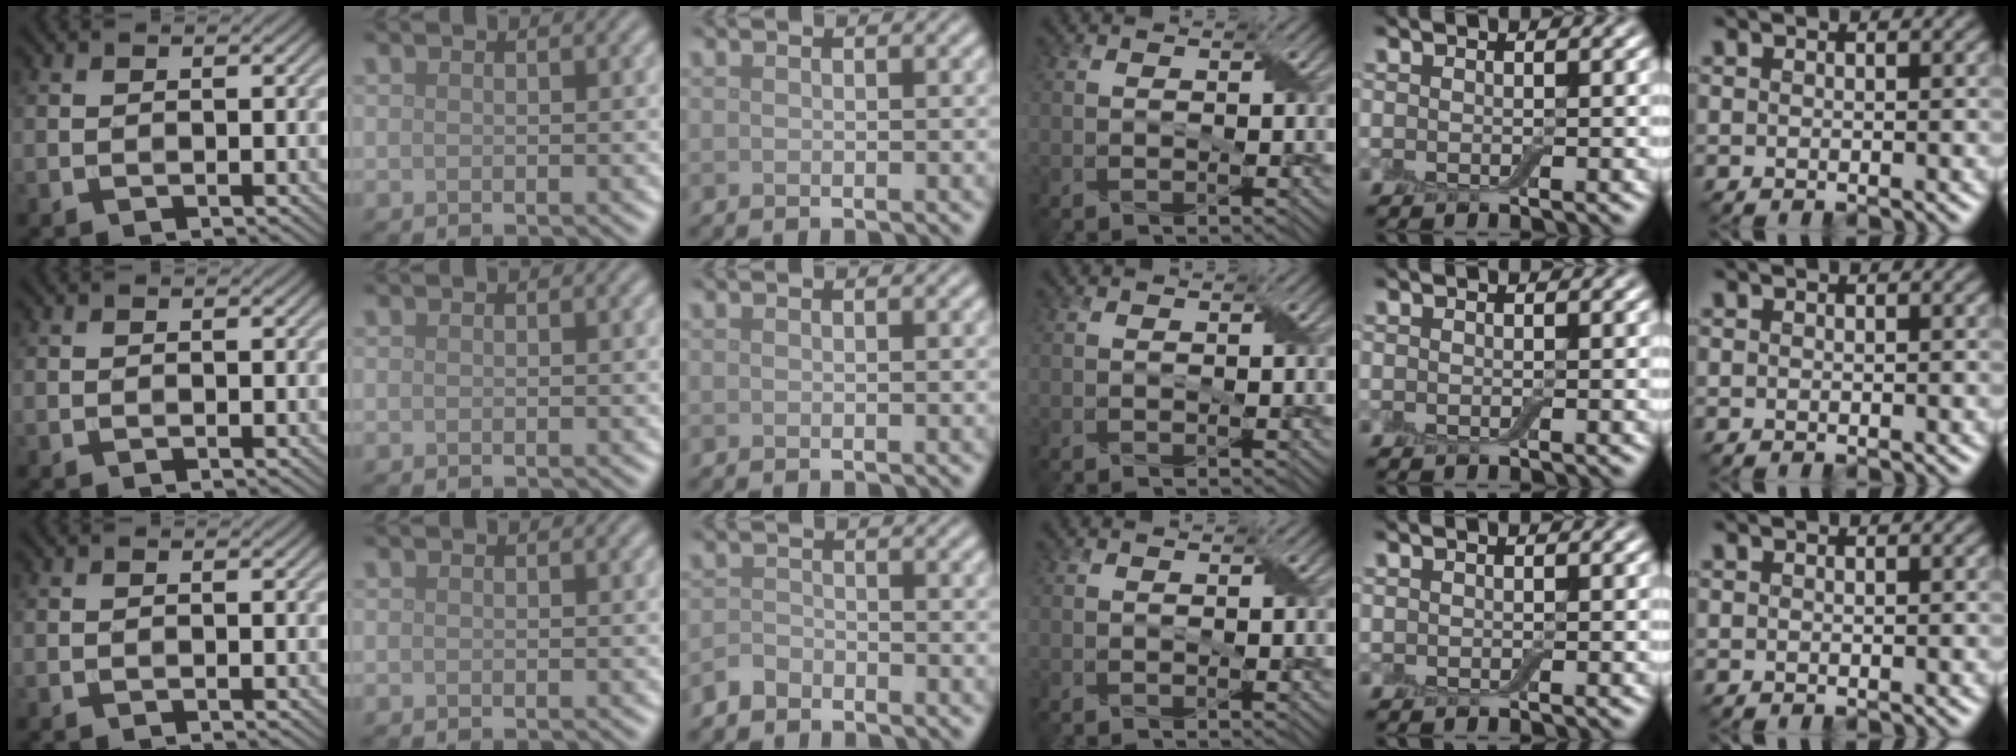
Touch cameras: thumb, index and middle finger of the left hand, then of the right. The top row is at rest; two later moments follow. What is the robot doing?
{"motion": "fold", "object": "aluminum foil"}